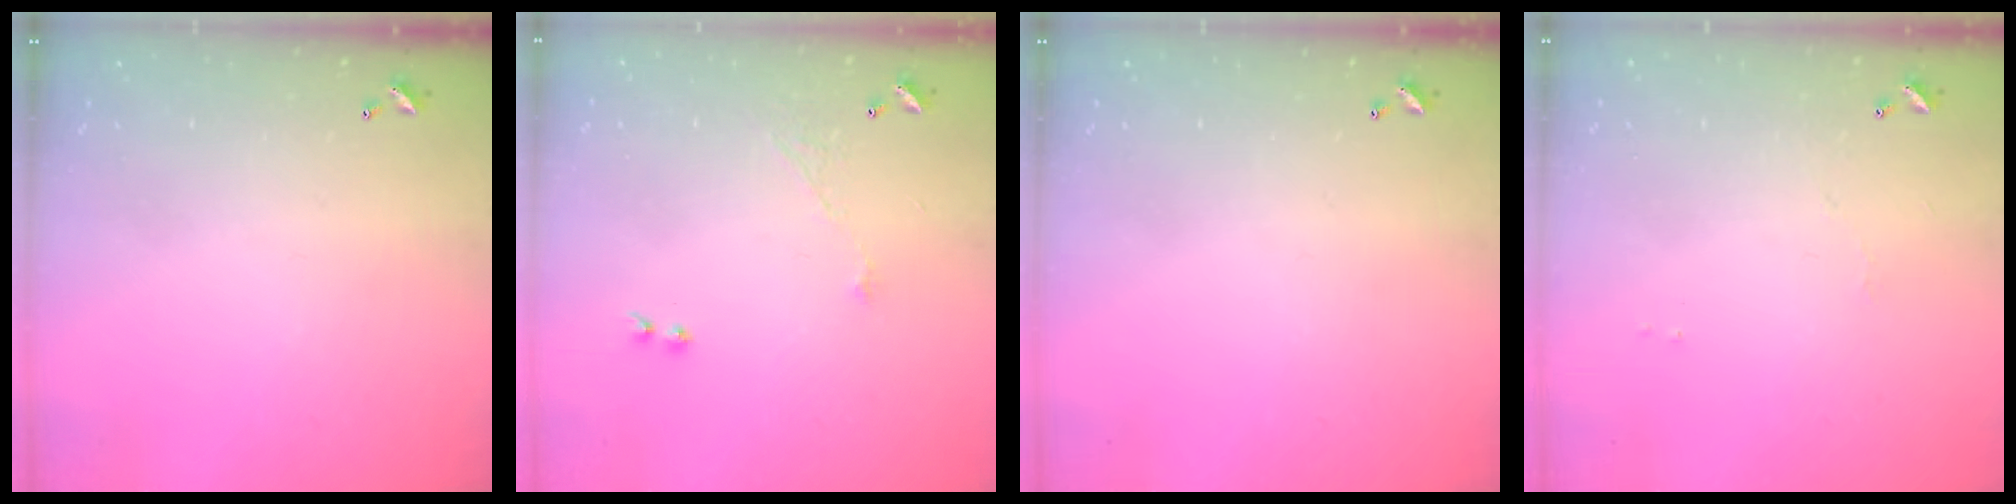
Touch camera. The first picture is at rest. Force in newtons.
{"total": 3.6, "press": 3.5, "slide": 0.8}
{"total": 0.0}
{"total": 1.6, "press": 1.5, "slide": 0.5}